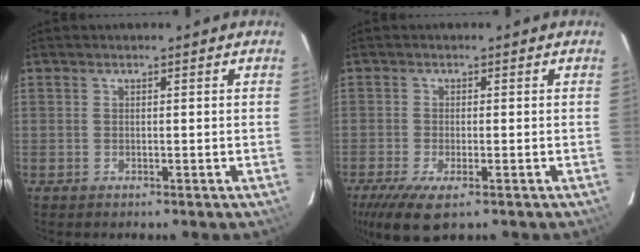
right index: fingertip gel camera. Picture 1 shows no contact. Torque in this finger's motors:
{"motor_torque": [0.77, -0.57, 0.17, 0.11]}